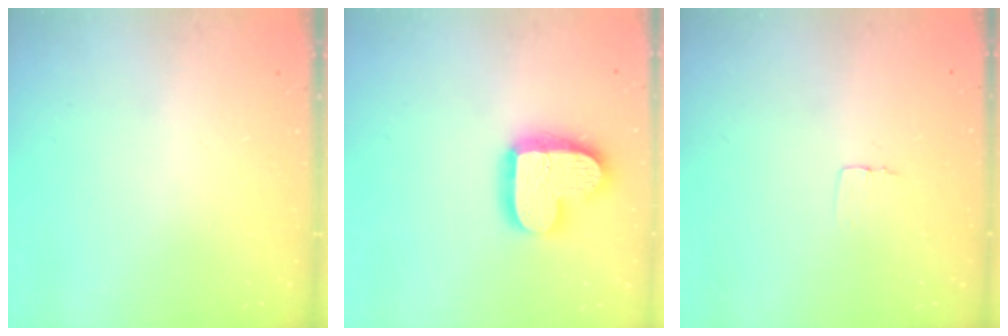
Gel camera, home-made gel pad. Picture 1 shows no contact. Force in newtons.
{"total": 16.4, "press": 16.4, "slide": 1.1}
{"total": 3.1, "press": 3.1, "slide": 0.2}